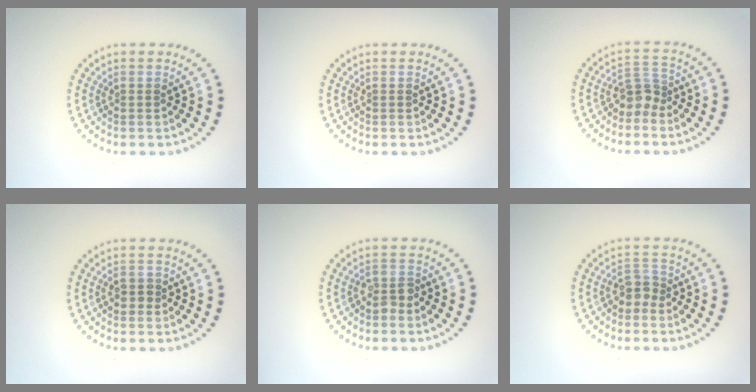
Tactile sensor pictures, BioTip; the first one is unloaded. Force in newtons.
{"total": 0.0}
{"total": 2.4, "press": 1.7, "slide": 1.7}
{"total": 1.4, "press": 1.4, "slide": 0.3}
{"total": 1.7, "press": 1.6, "slide": 0.7}
{"total": 1.8, "press": 1.5, "slide": 1.0}